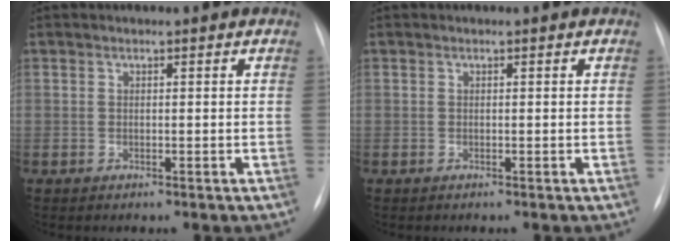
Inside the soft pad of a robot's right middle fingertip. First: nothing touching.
{"total": 0.0}